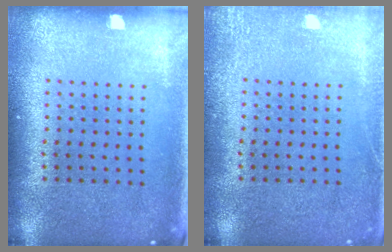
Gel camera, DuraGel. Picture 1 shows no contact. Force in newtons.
{"total": 2.1, "press": 2.1, "slide": 0.3}